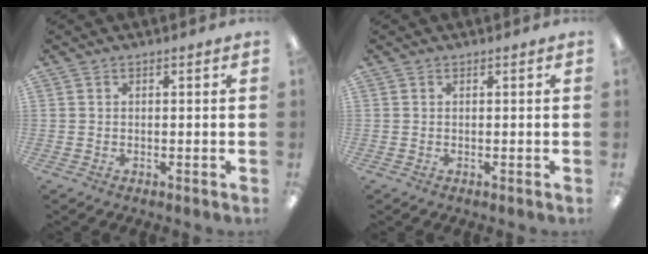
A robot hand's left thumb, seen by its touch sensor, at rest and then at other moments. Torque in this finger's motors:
{"motor_torque": [-0.05, -0.06, 0.19, -0.07, 0.00]}